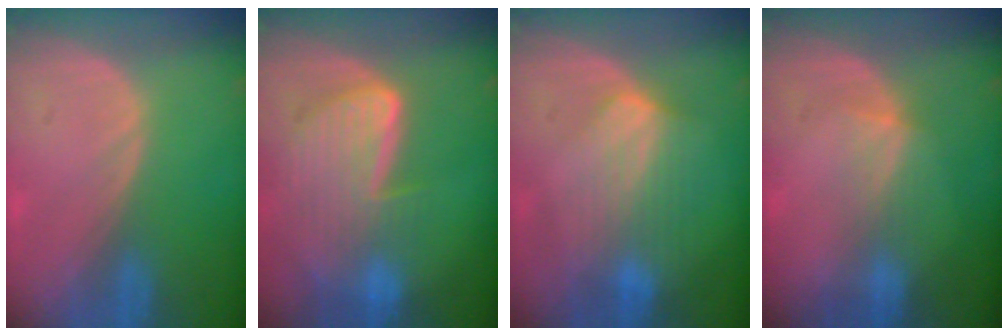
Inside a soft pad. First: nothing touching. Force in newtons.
{"total": 9.2, "press": 8.0, "slide": 4.7}
{"total": 7.4, "press": 6.6, "slide": 3.2}
{"total": 2.7, "press": 2.4, "slide": 1.2}